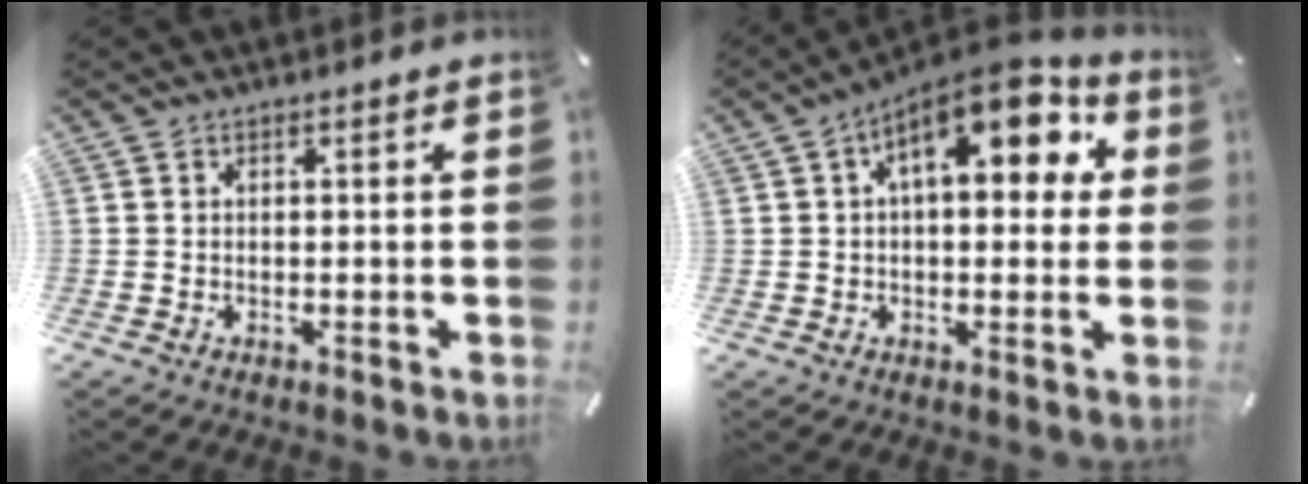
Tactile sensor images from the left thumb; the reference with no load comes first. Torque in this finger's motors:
{"motor_torque": [2.21, 2.80, 1.50, -1.27, 0.34]}